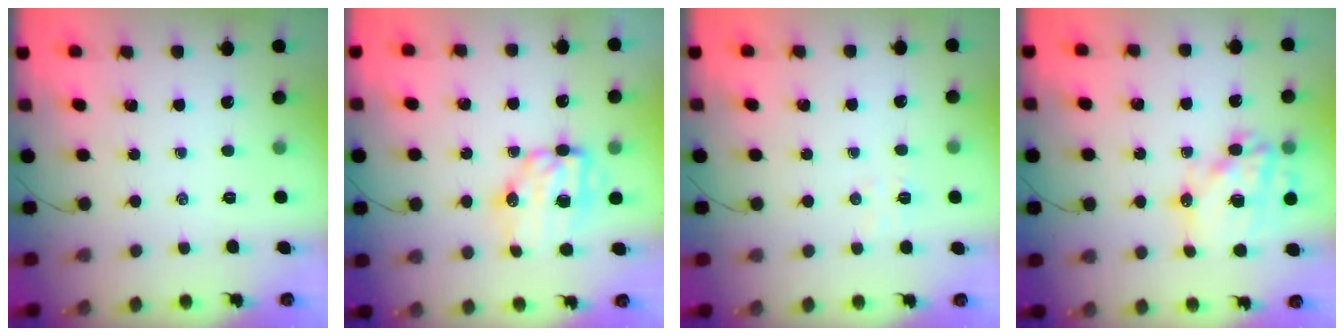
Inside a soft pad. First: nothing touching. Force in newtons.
{"total": 9.3, "press": 9.1, "slide": 1.8}
{"total": 3.7, "press": 3.6, "slide": 0.9}
{"total": 18.2, "press": 17.8, "slide": 3.8}